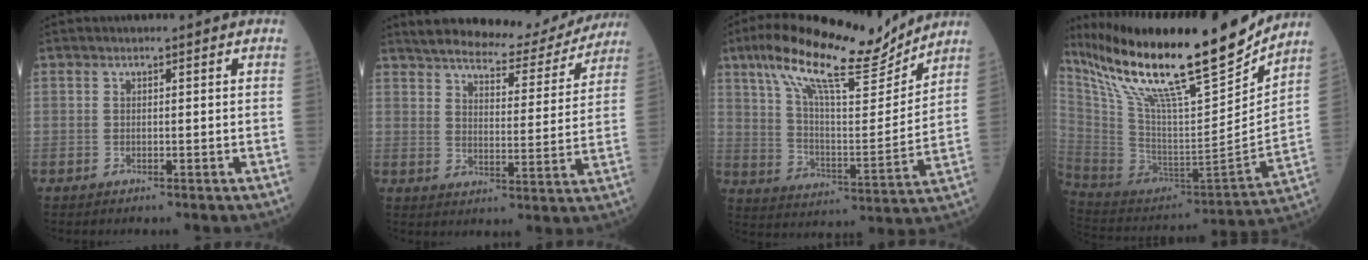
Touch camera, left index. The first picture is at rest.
{"total": 17.4, "force": [16.0, 3.8, 5.5], "torque": [-0.074, -0.013, 0.208]}
{"total": 16.6, "force": [13.1, 3.0, 9.6], "torque": [-0.173, 0.003, 0.223]}
{"total": 27.3, "force": [21.5, 2.9, 16.6], "torque": [-0.305, -0.026, 0.363]}